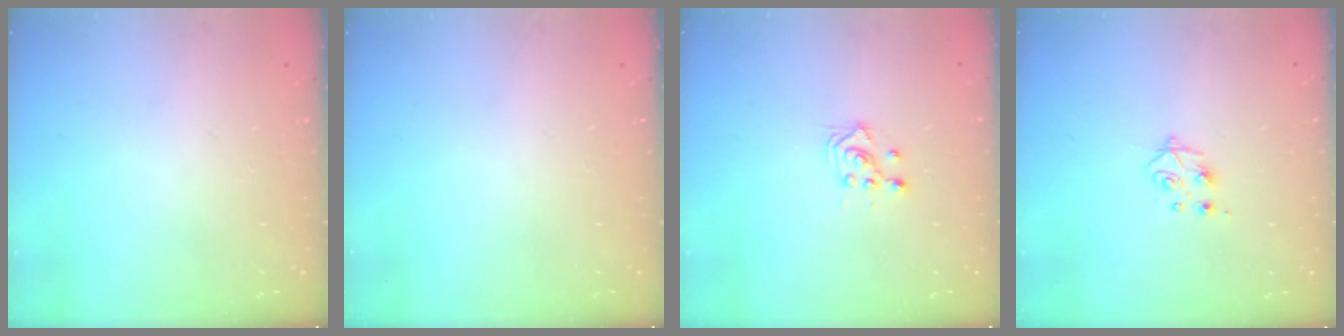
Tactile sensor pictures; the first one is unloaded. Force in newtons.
{"total": 0.0}
{"total": 3.1, "press": 3.0, "slide": 0.9}
{"total": 4.4, "press": 4.4, "slide": 0.6}